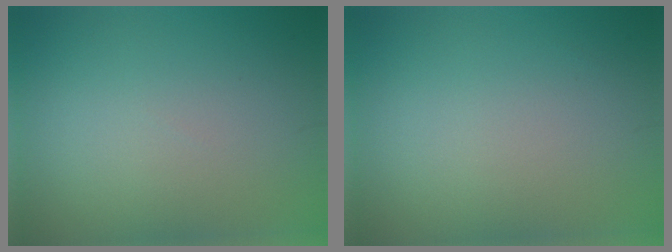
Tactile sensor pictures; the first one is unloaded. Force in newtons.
{"total": 0.0}